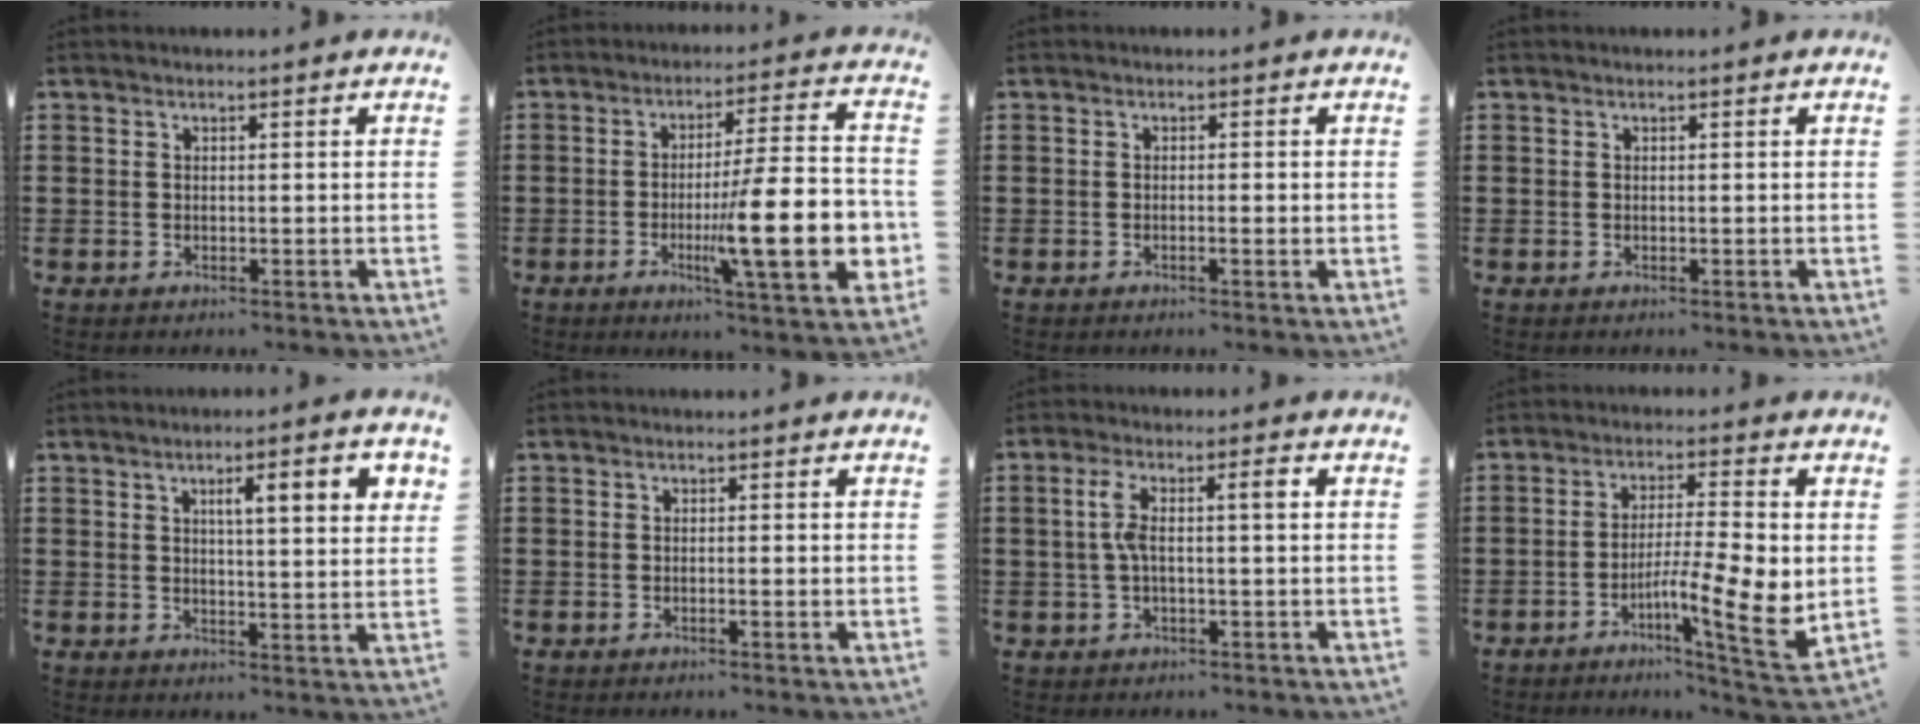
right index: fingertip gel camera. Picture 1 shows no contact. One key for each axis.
{"total": 17.1, "fx": -3.9, "fy": 3.4, "fz": 16.3, "tx": -0.250, "ty": -0.011, "tz": -0.059}
{"total": 0.9, "fx": -0.3, "fy": 0.0, "fz": 0.8, "tx": -0.015, "ty": -0.001, "tz": -0.005}
{"total": 0.0}
{"total": 6.1, "fx": 2.3, "fy": 1.1, "fz": 5.6, "tx": -0.095, "ty": -0.001, "tz": 0.031}
{"total": 0.6, "fx": -0.2, "fy": 0.0, "fz": 0.6, "tx": -0.011, "ty": -0.001, "tz": -0.004}
{"total": 5.0, "fx": 0.3, "fy": 1.0, "fz": 4.9, "tx": -0.098, "ty": 0.006, "tz": -0.002}
{"total": 9.7, "fx": -2.1, "fy": 1.5, "fz": 9.3, "tx": -0.145, "ty": -0.018, "tz": -0.036}